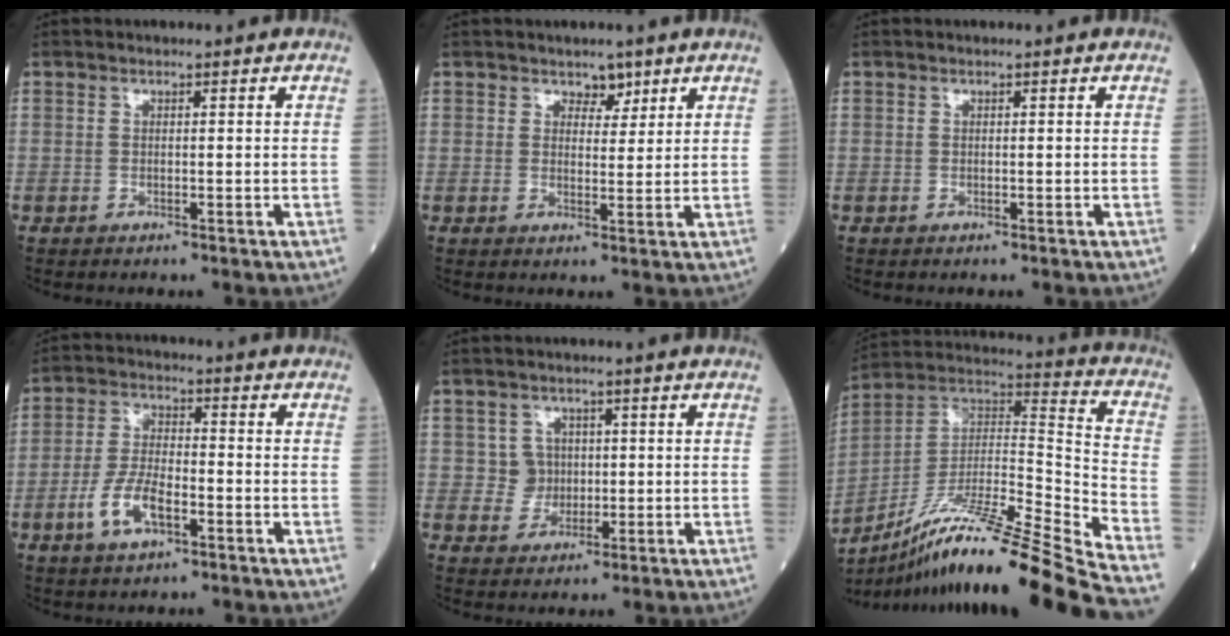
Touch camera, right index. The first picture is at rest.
{"total": 2.5, "force": [1.8, 1.4, 1.0], "torque": [-0.009, -0.003, 0.028]}
{"total": 0.0}
{"total": 7.1, "force": [-3.2, 2.6, 5.8], "torque": [-0.124, 0.001, -0.062]}
{"total": 3.4, "force": [0.4, 3.3, 0.3], "torque": [0.006, 0.006, 0.006]}
{"total": 24.9, "force": [-19.1, -1.5, 15.9], "torque": [-0.245, -0.008, -0.336]}